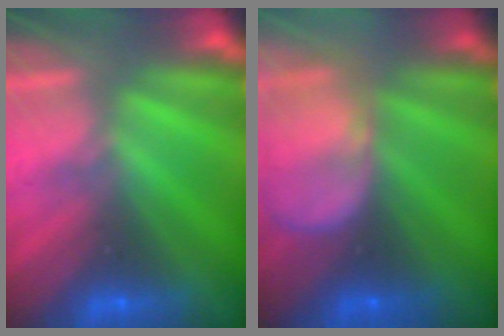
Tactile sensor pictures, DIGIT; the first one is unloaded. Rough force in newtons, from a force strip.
{"total": 9.8}